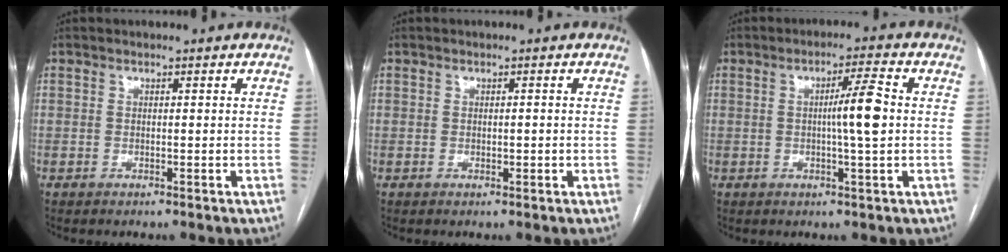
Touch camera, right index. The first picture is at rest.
{"total": 0.9, "force": [0.0, 0.5, 0.7], "torque": [-0.011, 0.000, 0.002]}
{"total": 6.2, "force": [0.2, -0.2, 6.2], "torque": [-0.100, 0.003, 0.003]}